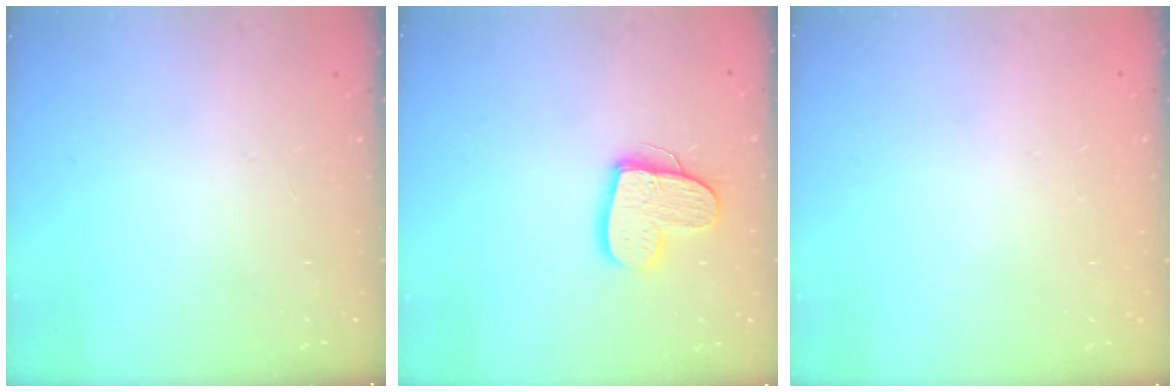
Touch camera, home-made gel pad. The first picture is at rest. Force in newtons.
{"total": 12.9, "press": 12.9, "slide": 1.0}
{"total": 0.0}